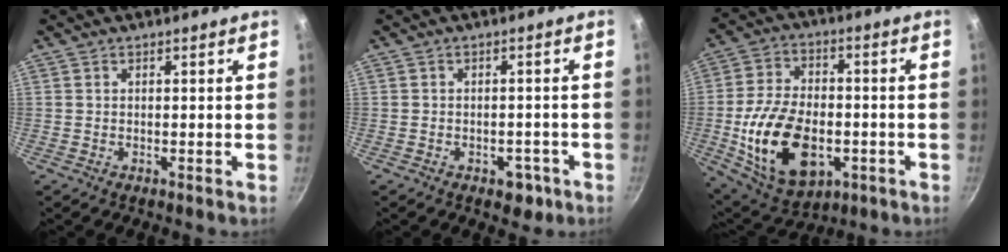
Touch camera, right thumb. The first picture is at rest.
{"total": 3.7, "force": [-2.0, 2.3, 2.0], "torque": [-0.010, 0.012, -0.023]}
{"total": 19.8, "force": [-4.6, 12.1, 15.0], "torque": [-0.255, 0.008, -0.060]}